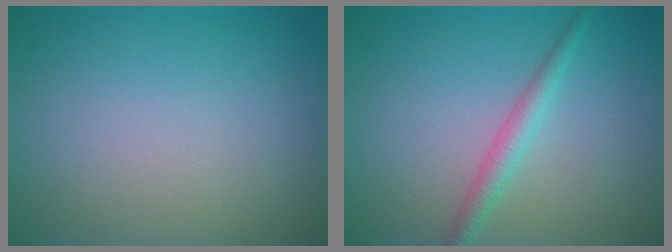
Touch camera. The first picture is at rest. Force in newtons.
{"total": 2.2, "press": 2.2, "slide": 0.0}